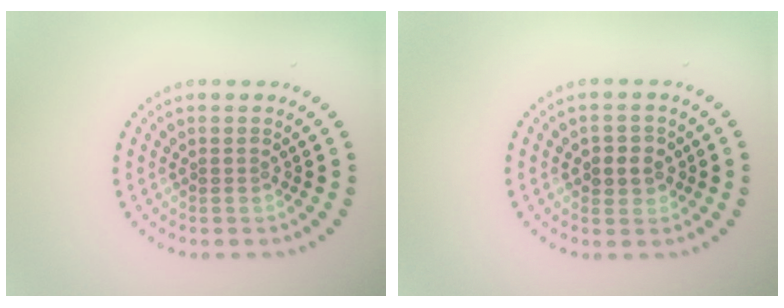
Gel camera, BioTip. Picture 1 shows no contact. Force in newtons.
{"total": 2.4, "press": 2.3, "slide": 0.6}